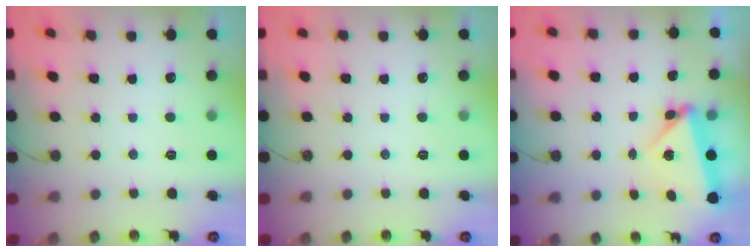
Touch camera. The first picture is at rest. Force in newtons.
{"total": 0.0}
{"total": 6.7, "press": 6.6, "slide": 0.9}